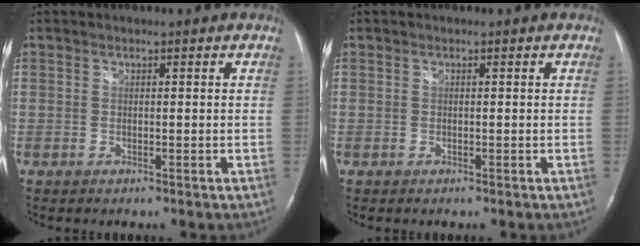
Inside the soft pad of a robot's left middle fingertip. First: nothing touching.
{"total": 0.0}